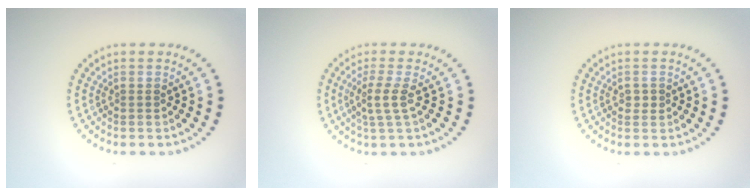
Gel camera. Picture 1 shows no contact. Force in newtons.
{"total": 2.2, "press": 1.7, "slide": 1.4}
{"total": 1.0, "press": 1.0, "slide": 0.1}